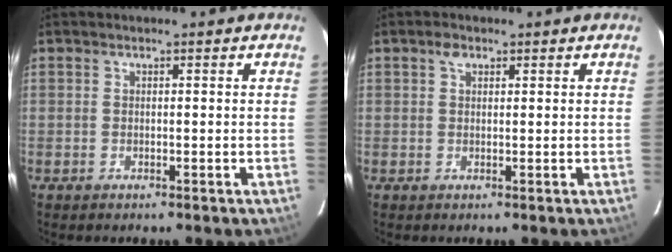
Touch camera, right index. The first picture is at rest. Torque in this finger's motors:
{"motor_torque": [0.11, 0.02, 0.06, 0.02]}